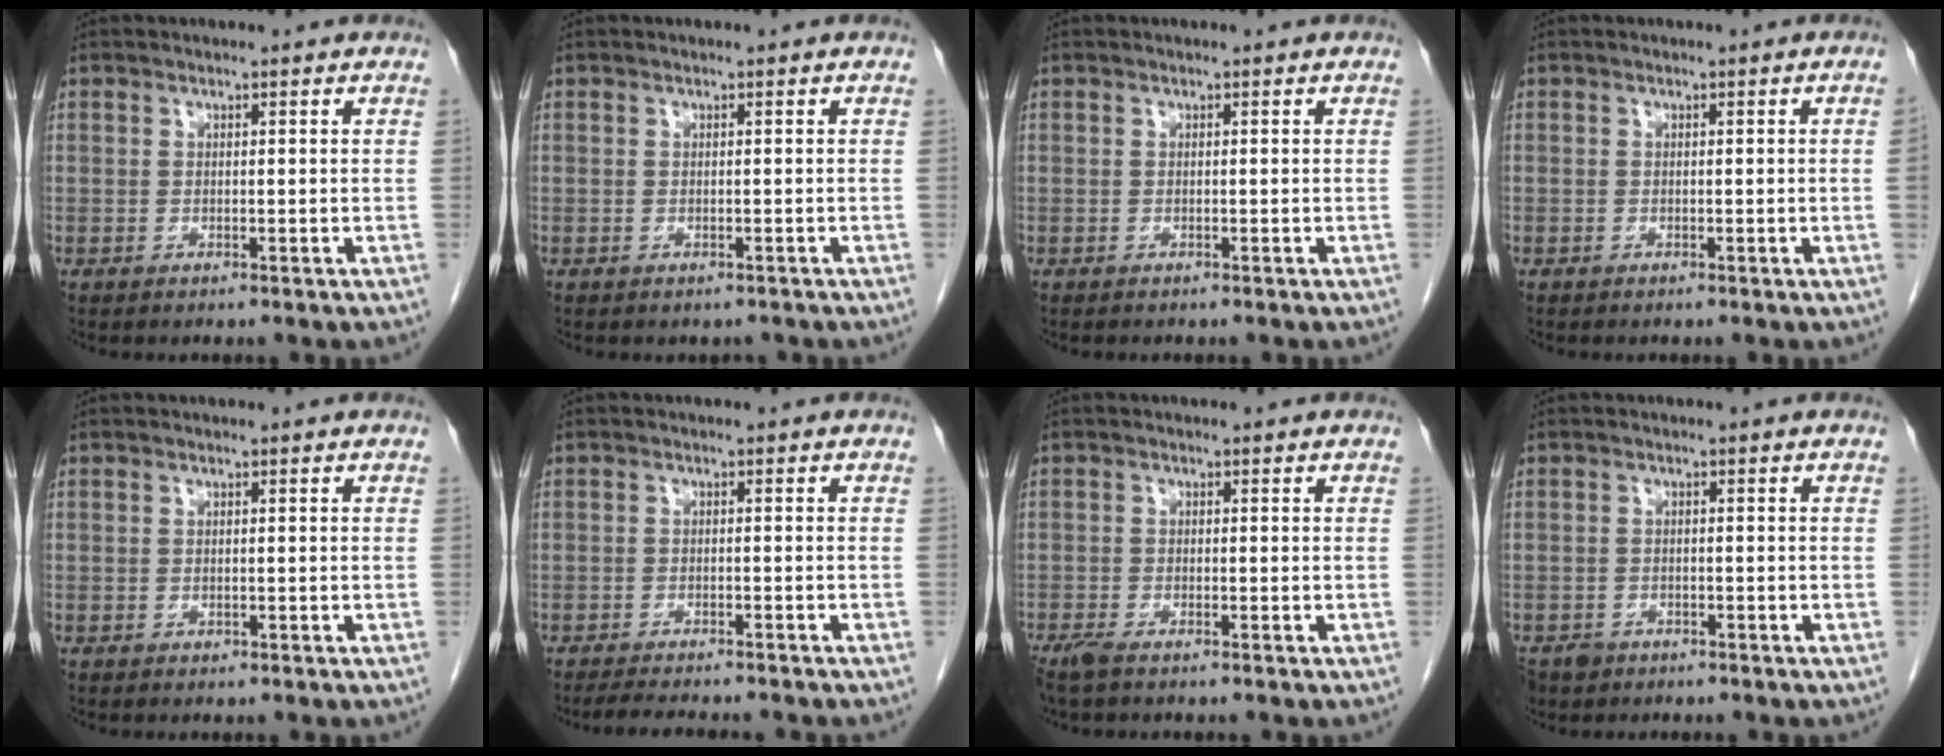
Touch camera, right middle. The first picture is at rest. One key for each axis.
{"total": 0.6, "fx": -0.5, "fy": 0.4, "fz": 0.1, "tx": -0.003, "ty": 0.001, "tz": -0.007}
{"total": 0.0}
{"total": 0.6, "fx": 0.0, "fy": -0.3, "fz": 0.5, "tx": 0.001, "ty": 0.003, "tz": 0.002}
{"total": 0.0}
{"total": 7.6, "fx": -6.7, "fy": 1.0, "fz": 3.3, "tx": -0.048, "ty": -0.011, "tz": -0.095}
{"total": 2.4, "fx": -1.9, "fy": 0.4, "fz": 1.4, "tx": -0.034, "ty": -0.008, "tz": -0.037}
{"total": 3.3, "fx": -2.4, "fy": 2.3, "fz": 0.5, "tx": -0.010, "ty": 0.001, "tz": -0.038}